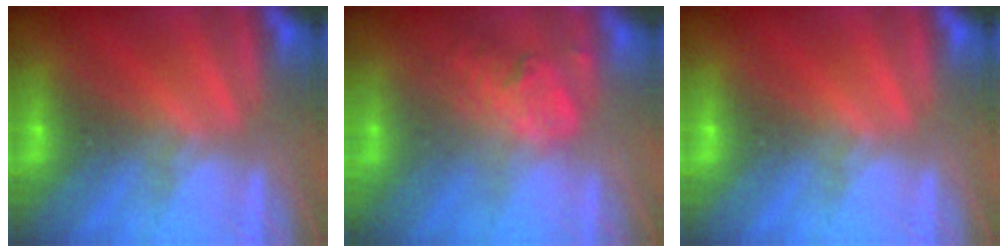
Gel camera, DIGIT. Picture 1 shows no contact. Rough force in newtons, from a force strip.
{"total": 2.2}
{"total": 0.0}